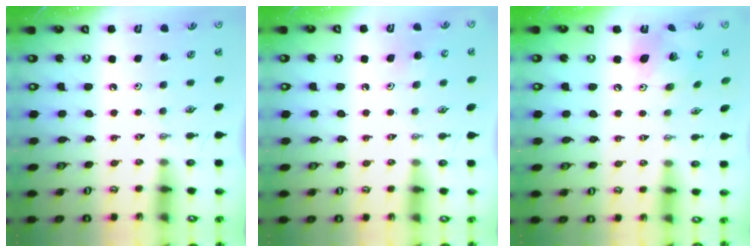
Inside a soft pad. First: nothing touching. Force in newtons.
{"total": 6.2, "press": 6.1, "slide": 0.6}
{"total": 12.9, "press": 12.9, "slide": 1.0}